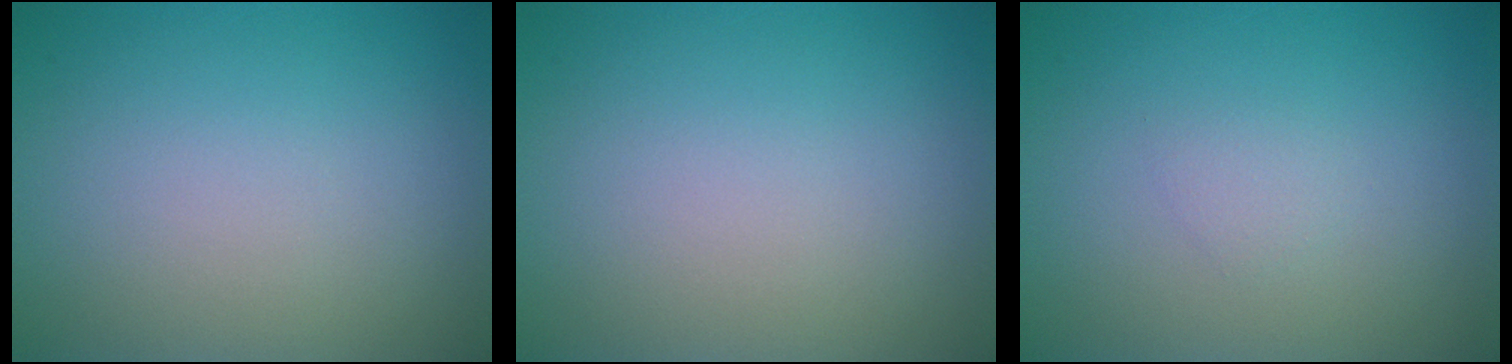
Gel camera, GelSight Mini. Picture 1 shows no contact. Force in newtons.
{"total": 0.0}
{"total": 0.8, "press": 0.8, "slide": 0.1}